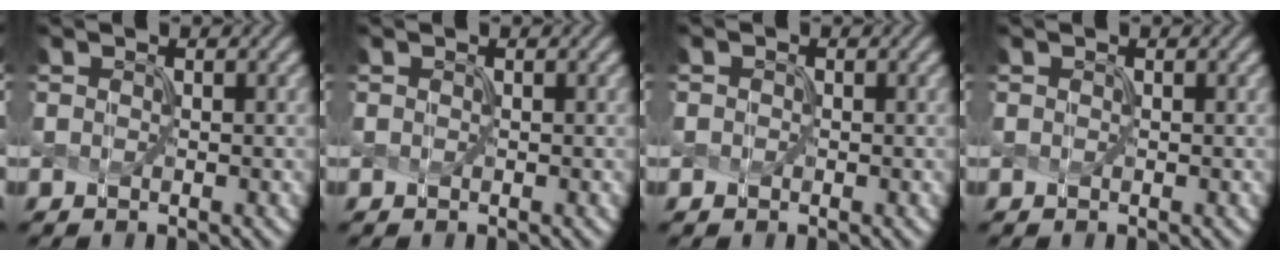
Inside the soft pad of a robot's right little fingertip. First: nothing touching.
{"total": 0.0}
{"total": 0.5, "force": [-0.2, -0.1, -0.5], "torque": [0.006, 0.000, 0.003]}
{"total": 0.5, "force": [-0.1, -0.1, -0.5], "torque": [0.007, 0.000, 0.005]}